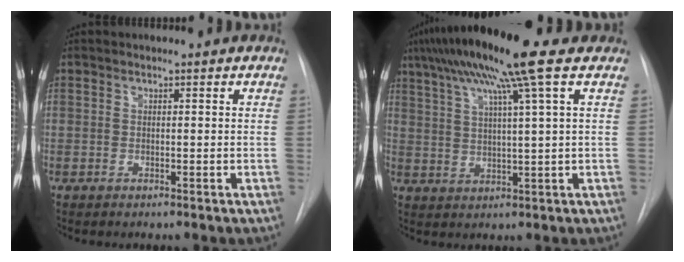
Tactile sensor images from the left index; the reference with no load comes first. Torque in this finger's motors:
{"motor_torque": [1.05, -1.09, 0.07, 0.21]}